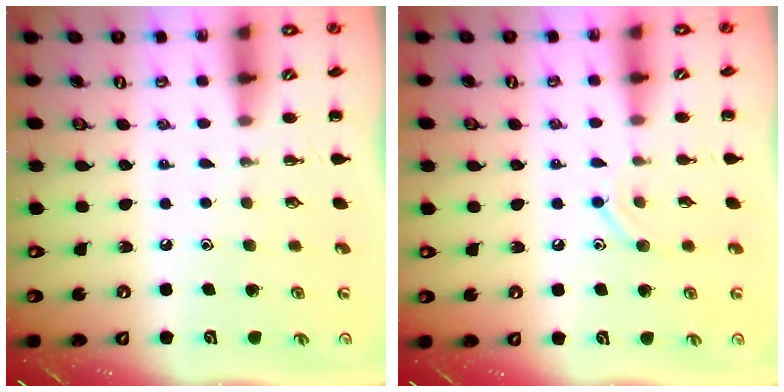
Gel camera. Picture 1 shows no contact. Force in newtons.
{"total": 8.0, "press": 7.8, "slide": 1.4}